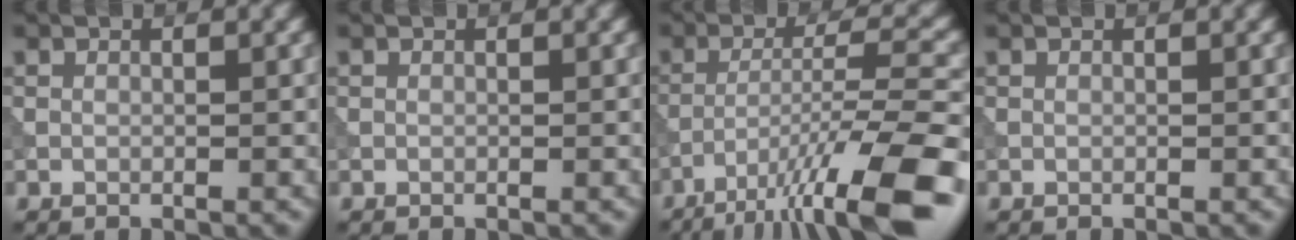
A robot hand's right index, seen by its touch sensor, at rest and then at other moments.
{"total": 0.0}
{"total": 12.2, "force": [-7.9, 1.9, 9.1], "torque": [-0.141, 0.012, -0.129]}
{"total": 0.0}